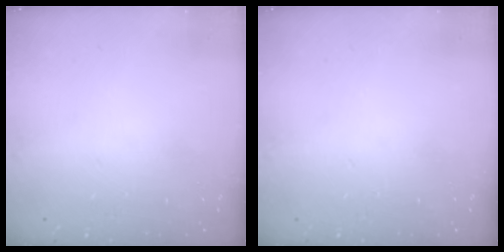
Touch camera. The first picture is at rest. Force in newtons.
{"total": 0.0}